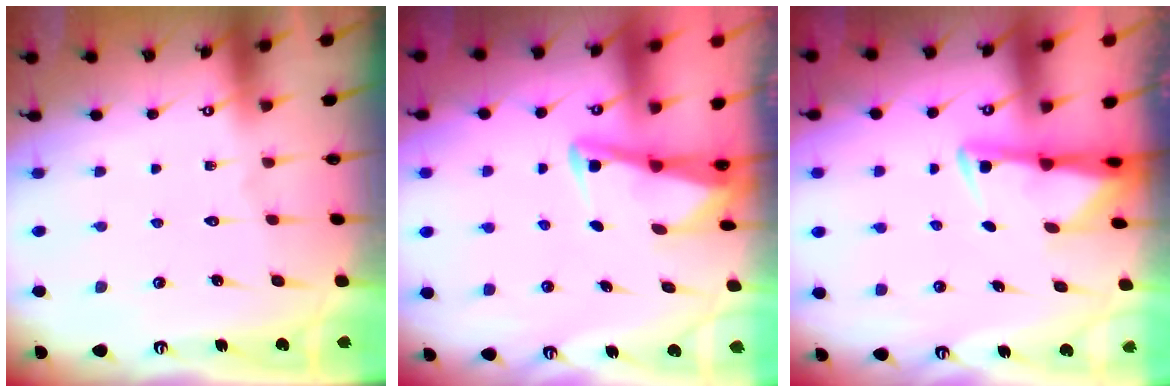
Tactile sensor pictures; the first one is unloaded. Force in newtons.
{"total": 3.0, "press": 2.9, "slide": 0.4}
{"total": 2.8, "press": 2.8, "slide": 0.6}